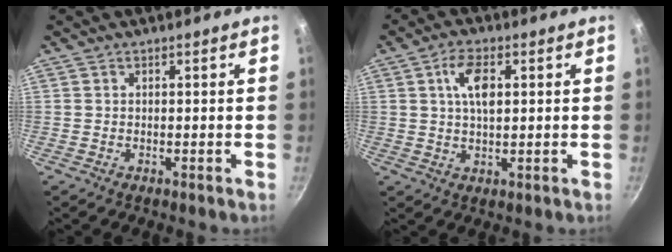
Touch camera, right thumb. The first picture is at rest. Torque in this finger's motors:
{"motor_torque": [1.02, 0.85, 0.68, 0.28, 0.03]}